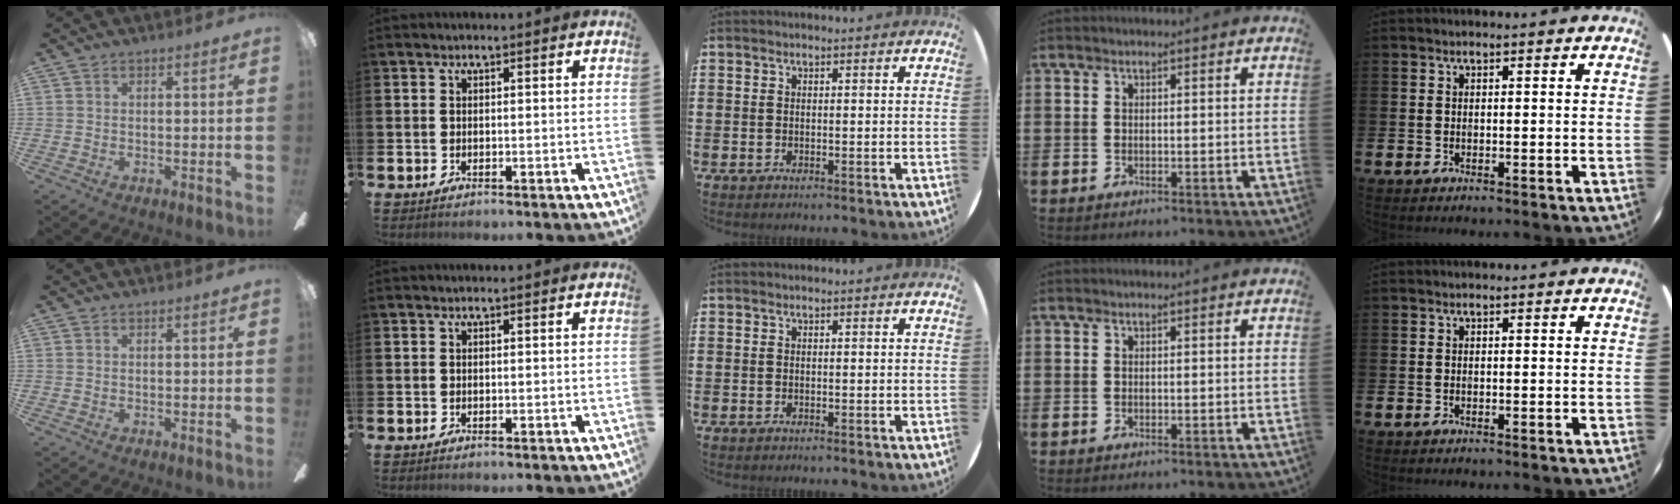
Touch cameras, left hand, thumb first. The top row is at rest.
{}